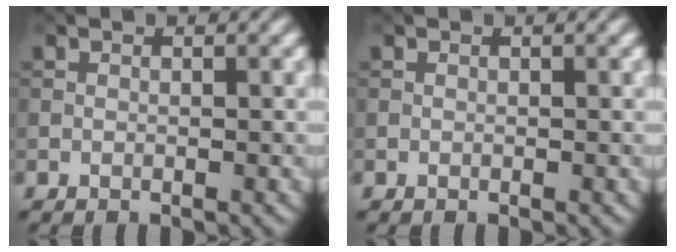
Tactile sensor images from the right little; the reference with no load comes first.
{"total": 0.0}